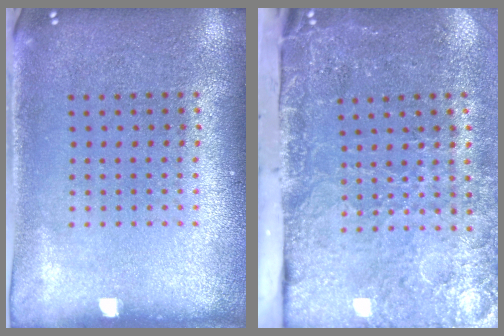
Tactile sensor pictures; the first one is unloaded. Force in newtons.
{"total": 5.1, "press": 4.2, "slide": 3.0}